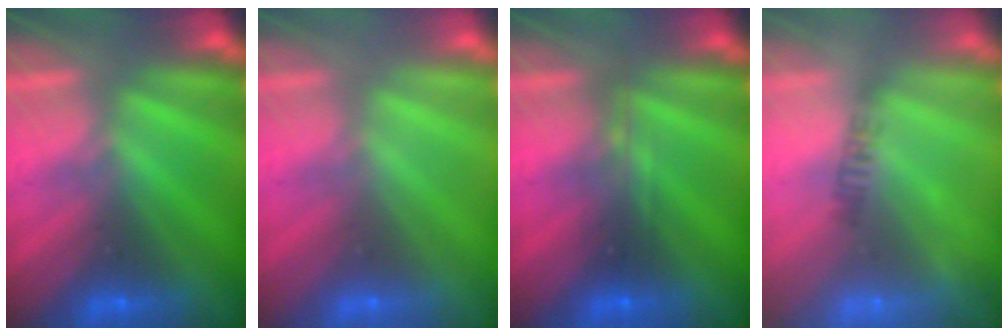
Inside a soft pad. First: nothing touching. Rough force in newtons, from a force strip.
{"total": 3.3}
{"total": 2.3}
{"total": 2.5}